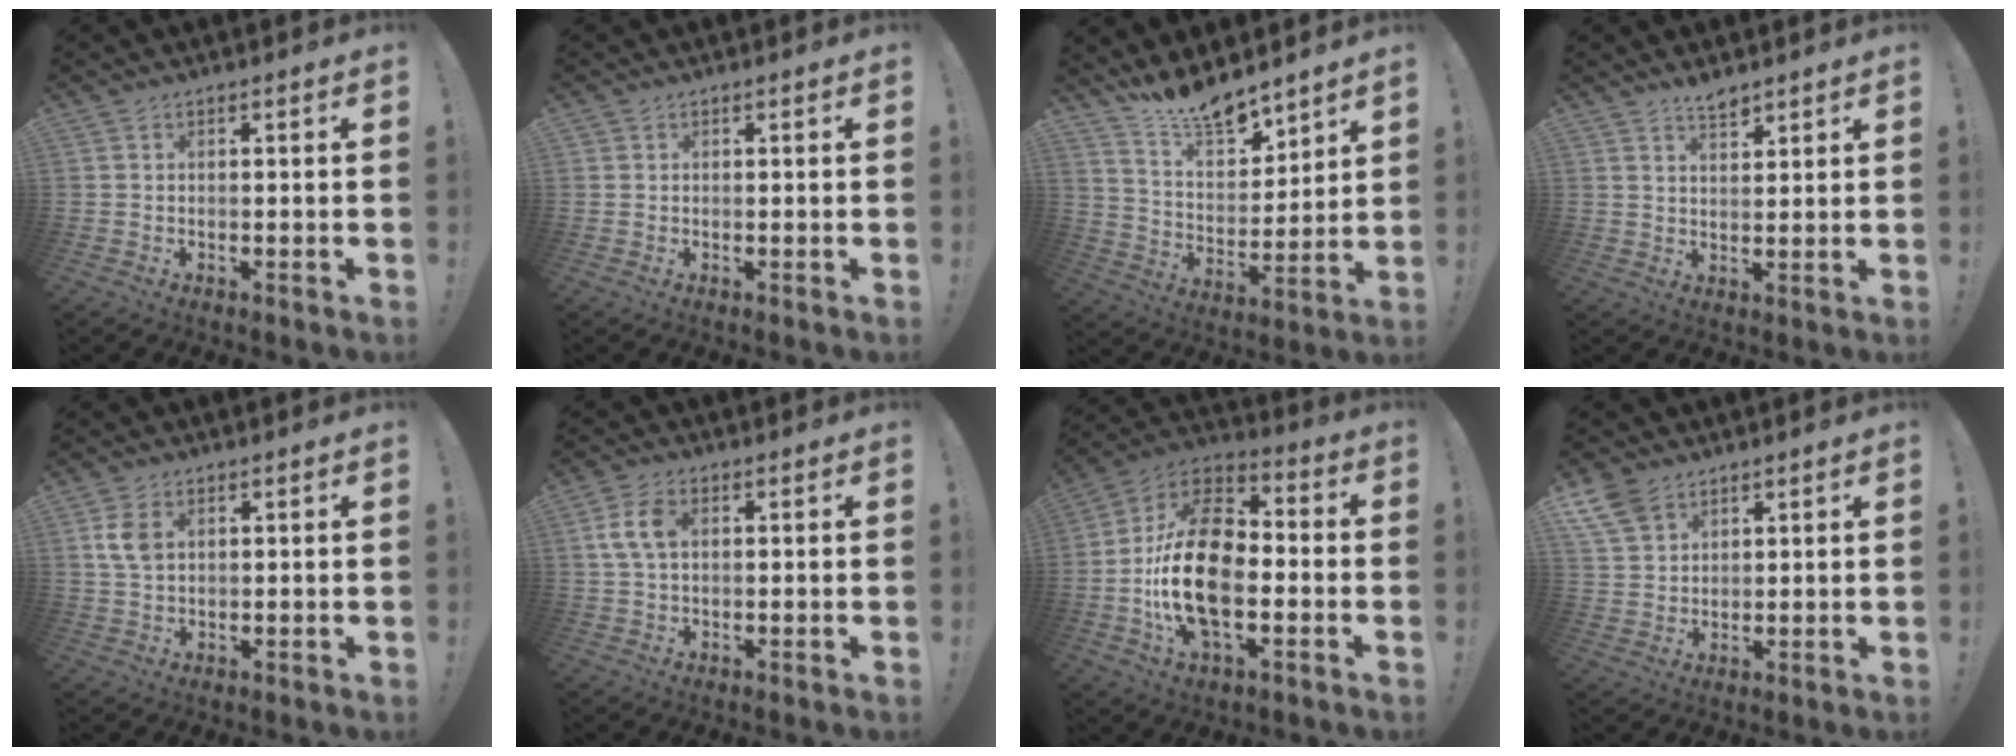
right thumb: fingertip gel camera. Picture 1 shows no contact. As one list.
[{"total": 0.5, "force": [0.3, 0.4, 0.0], "torque": [0.000, 0.000, 0.006]}, {"total": 12.4, "force": [11.2, 3.4, 4.0], "torque": [-0.080, -0.095, 0.207]}, {"total": 4.1, "force": [3.5, 1.3, 1.7], "torque": [-0.022, -0.024, 0.062]}, {"total": 5.4, "force": [1.7, 3.5, 3.8], "torque": [-0.074, 0.000, 0.032]}, {"total": 7.2, "force": [1.3, 4.4, 5.6], "torque": [-0.115, 0.007, 0.026]}, {"total": 23.5, "force": [-3.5, 13.7, 18.8], "torque": [-0.357, 0.024, -0.052]}, {"total": 8.0, "force": [5.2, 5.1, 3.3], "torque": [-0.071, -0.018, 0.108]}]